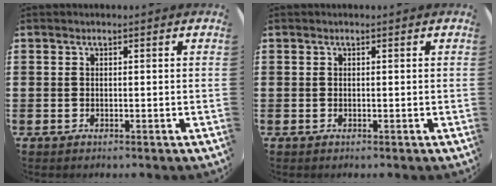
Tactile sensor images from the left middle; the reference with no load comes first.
{"total": 0.0}